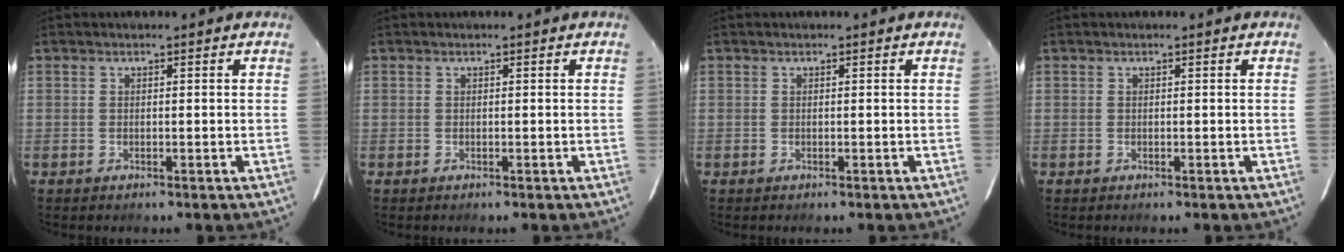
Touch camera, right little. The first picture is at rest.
{"total": 0.0}
{"total": 0.0}
{"total": 0.0}